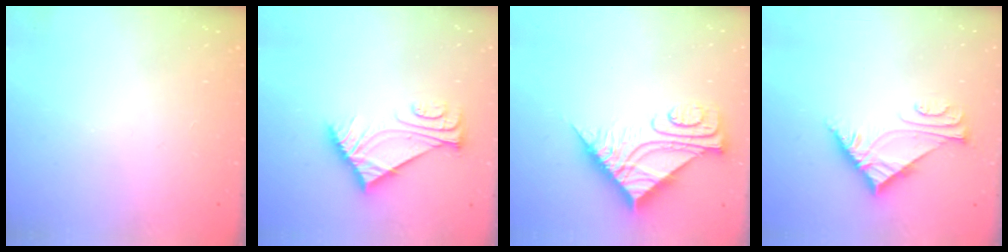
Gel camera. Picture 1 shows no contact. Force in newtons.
{"total": 7.6, "press": 7.6, "slide": 0.9}
{"total": 9.0, "press": 9.0, "slide": 0.9}
{"total": 6.4, "press": 6.4, "slide": 0.1}